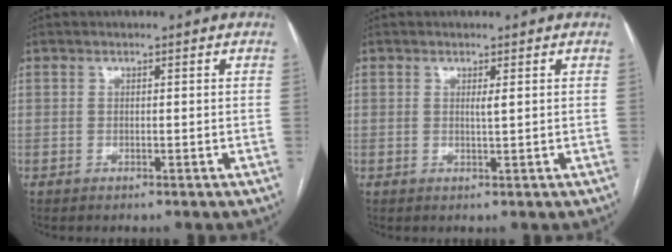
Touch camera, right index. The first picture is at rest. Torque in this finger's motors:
{"motor_torque": [0.35, 0.13, 0.03, 0.02]}